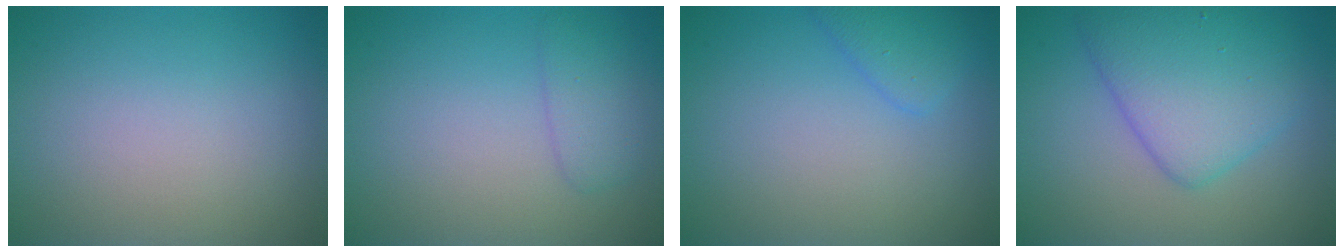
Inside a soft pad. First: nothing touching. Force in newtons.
{"total": 2.1, "press": 2.1, "slide": 0.1}
{"total": 1.9, "press": 1.9, "slide": 0.1}
{"total": 5.9, "press": 5.9, "slide": 0.3}